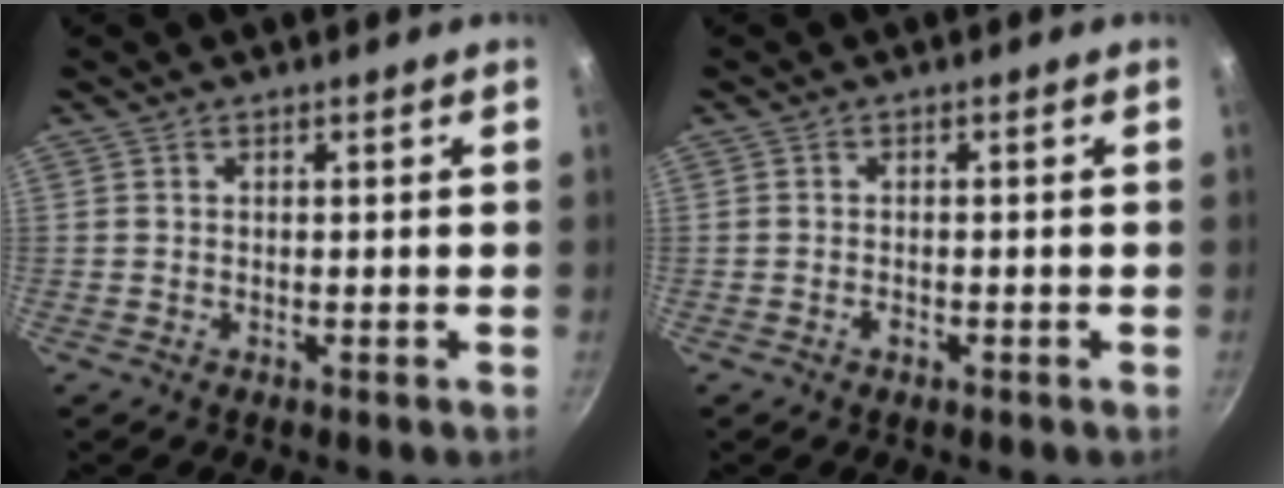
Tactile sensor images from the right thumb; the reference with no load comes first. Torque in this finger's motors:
{"motor_torque": [0.44, -0.05, -0.27, 0.02, 0.09]}